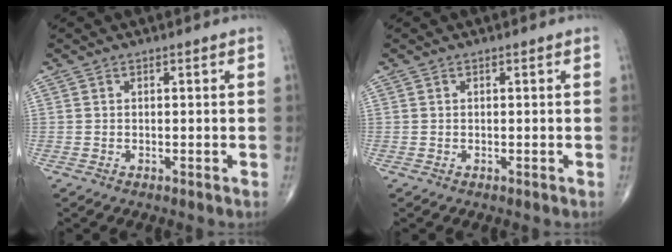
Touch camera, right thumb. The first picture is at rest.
{"total": 0.0}